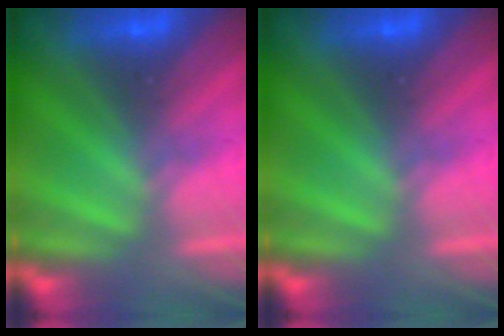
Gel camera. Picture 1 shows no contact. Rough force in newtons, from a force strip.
{"total": 0.0}